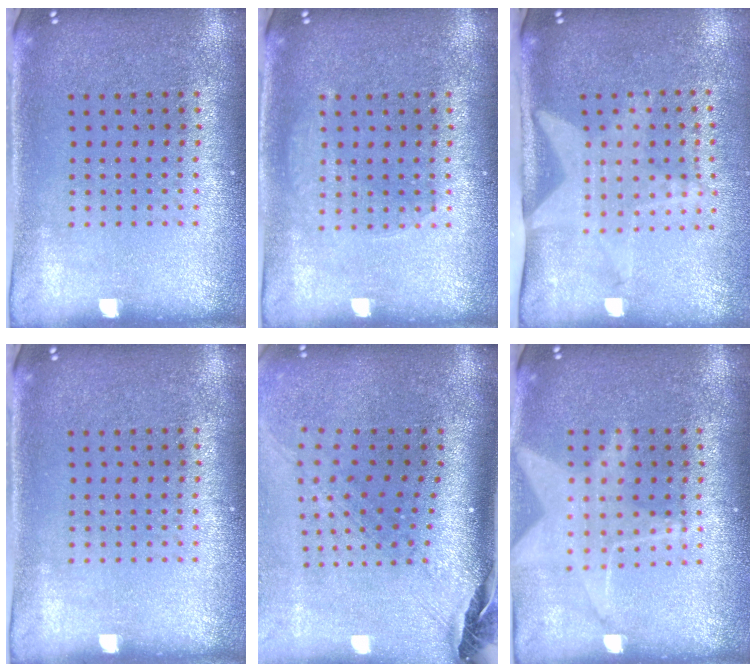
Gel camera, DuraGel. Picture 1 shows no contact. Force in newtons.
{"total": 1.3, "press": 1.3, "slide": 0.2}
{"total": 2.1, "press": 1.5, "slide": 1.4}
{"total": 0.0}
{"total": 2.7, "press": 1.9, "slide": 1.9}
{"total": 1.6, "press": 1.4, "slide": 0.7}